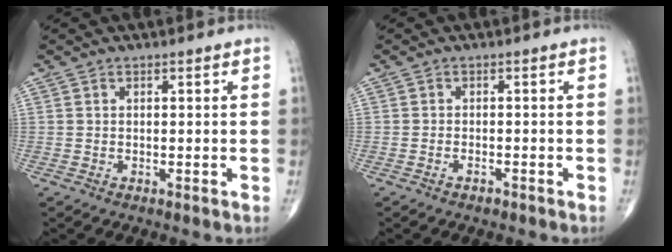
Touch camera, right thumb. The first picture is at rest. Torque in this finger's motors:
{"motor_torque": [-0.16, -0.07, 0.06, 0.16, 0.02]}